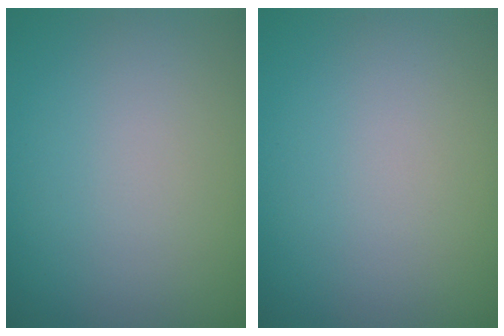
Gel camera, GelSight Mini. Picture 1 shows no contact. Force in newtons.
{"total": 0.0}